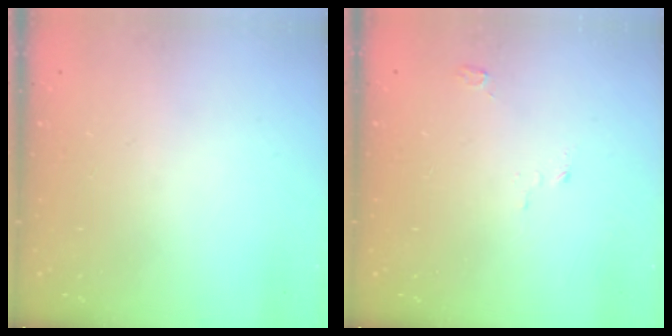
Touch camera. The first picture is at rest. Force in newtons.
{"total": 2.7, "press": 2.7, "slide": 0.3}